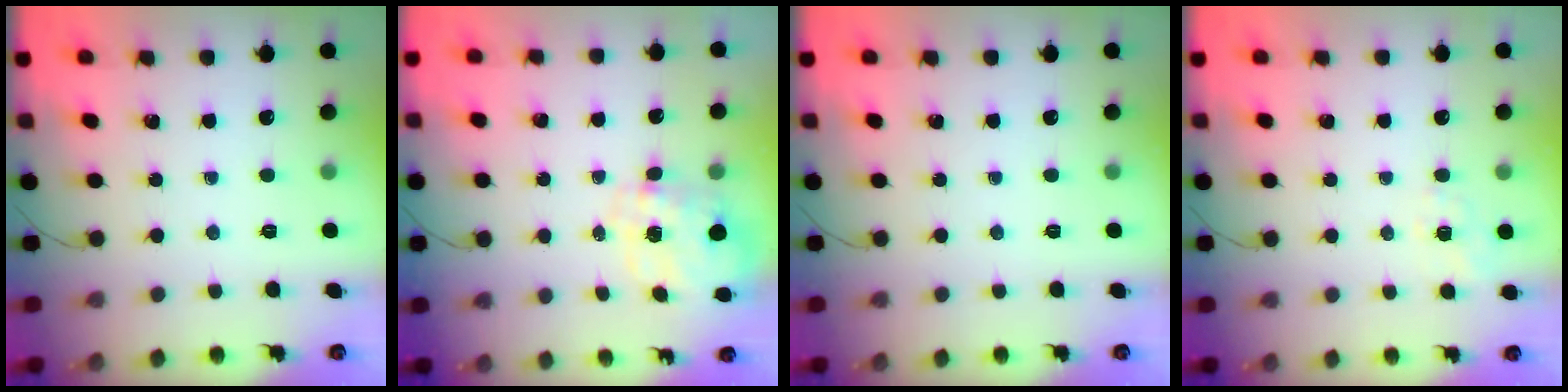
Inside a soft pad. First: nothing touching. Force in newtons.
{"total": 8.3, "press": 8.3, "slide": 1.0}
{"total": 0.0}
{"total": 4.5, "press": 4.1, "slide": 1.8}